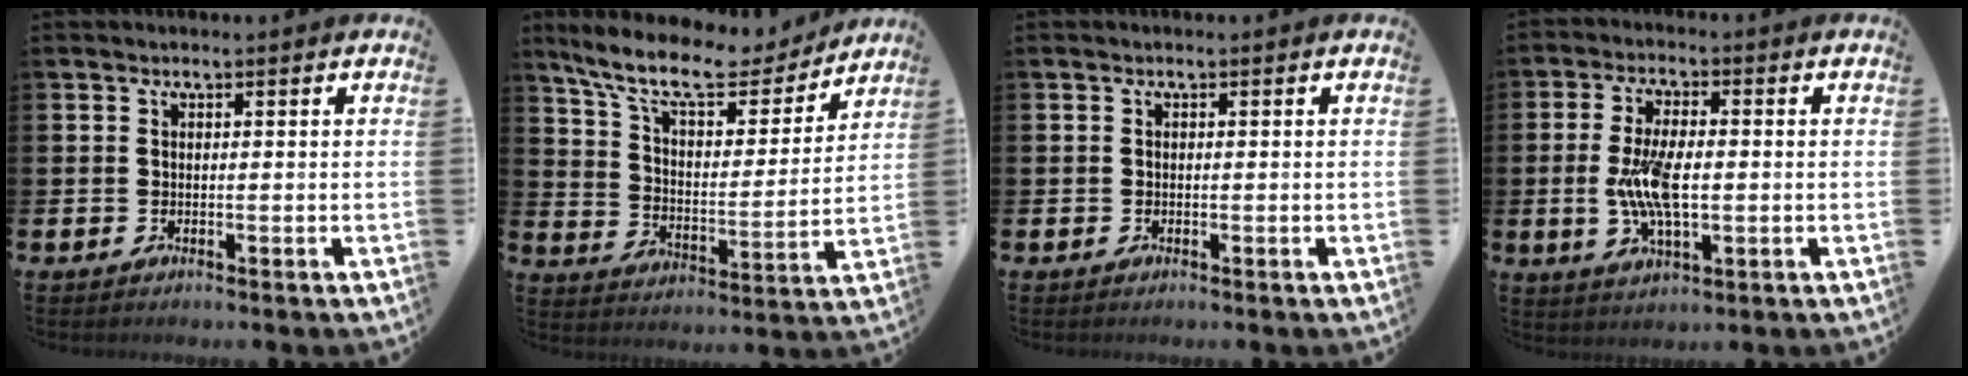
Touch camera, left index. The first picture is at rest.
{"total": 11.1, "force": [9.6, 3.2, 4.8], "torque": [-0.126, -0.056, 0.166]}
{"total": 0.0}
{"total": 7.6, "force": [-0.3, 3.2, 6.9], "torque": [-0.148, -0.004, -0.014]}